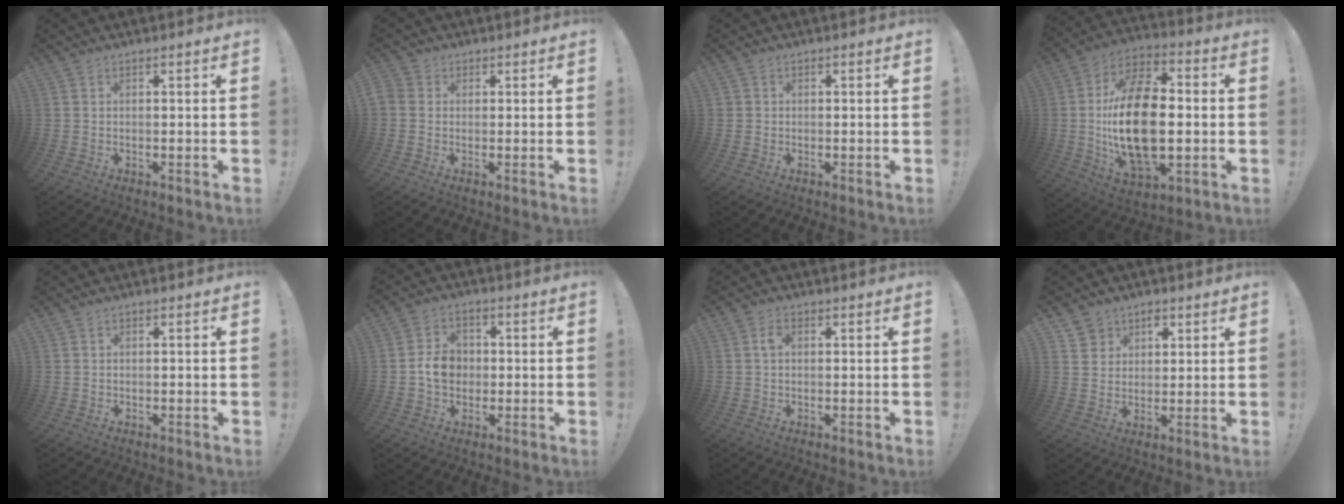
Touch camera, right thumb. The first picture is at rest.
{"total": 2.8, "force": [0.2, 2.5, 1.1], "torque": [-0.023, 0.007, 0.006]}
{"total": 1.0, "force": [0.2, 0.9, 0.1], "torque": [-0.006, 0.002, 0.005]}
{"total": 24.6, "force": [-1.5, 13.7, 20.3], "torque": [-0.395, 0.003, -0.025]}
{"total": 0.8, "force": [-0.5, 0.7, 0.1], "torque": [-0.003, 0.004, -0.008]}
{"total": 7.9, "force": [-0.9, 6.5, 4.2], "torque": [-0.071, 0.015, -0.016]}
{"total": 2.4, "force": [0.5, 1.5, 1.8], "torque": [-0.036, 0.008, 0.007]}
{"total": 5.9, "force": [3.1, 5.1, 0.6], "torque": [-0.009, -0.022, 0.059]}